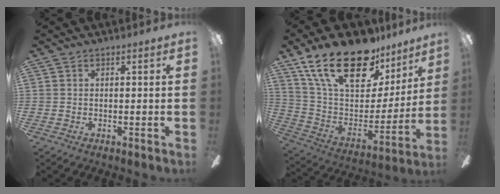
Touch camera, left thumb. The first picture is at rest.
{"total": 25.2, "force": [16.8, 11.5, 14.8], "torque": [-0.250, -0.103, 0.299]}